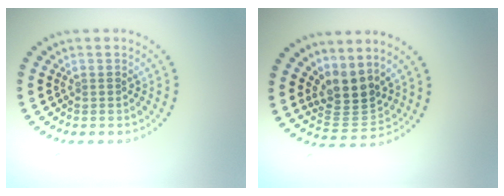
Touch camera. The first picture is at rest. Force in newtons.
{"total": 3.8, "press": 3.1, "slide": 2.2}